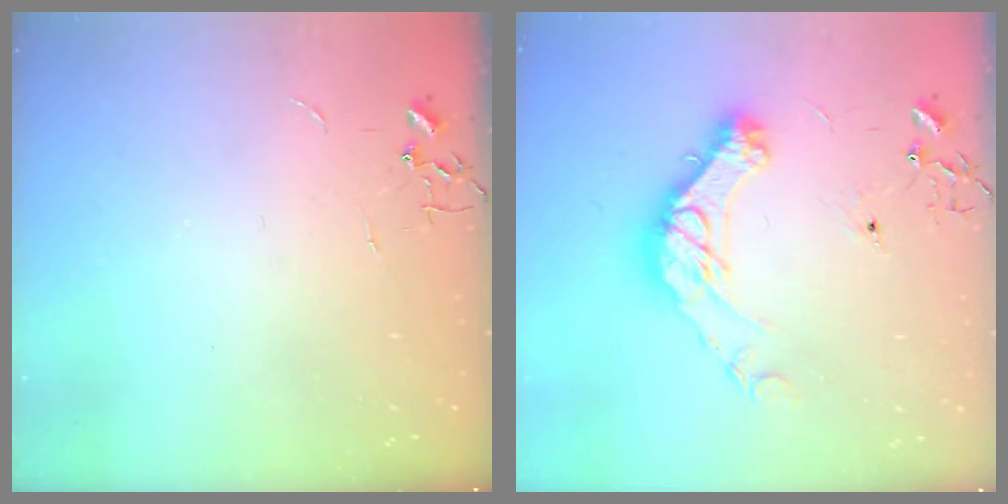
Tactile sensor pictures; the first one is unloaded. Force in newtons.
{"total": 17.2, "press": 17.1, "slide": 1.8}